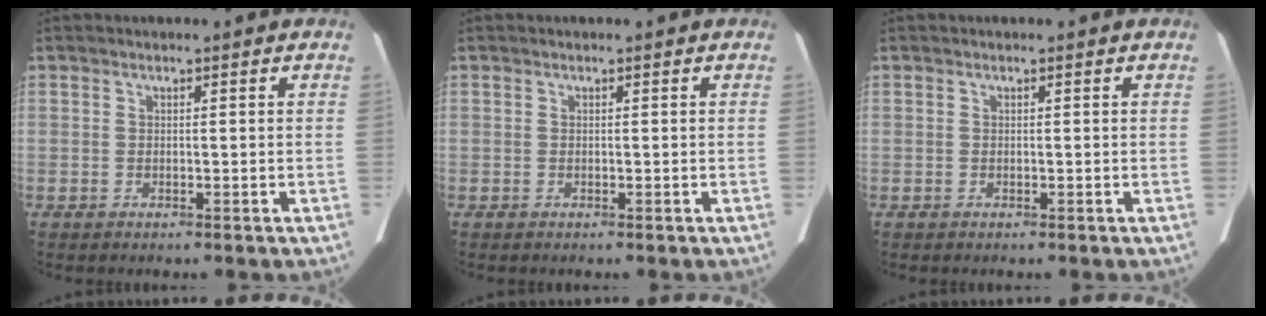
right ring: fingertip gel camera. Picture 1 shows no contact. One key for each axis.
{"total": 0.0}
{"total": 0.0}